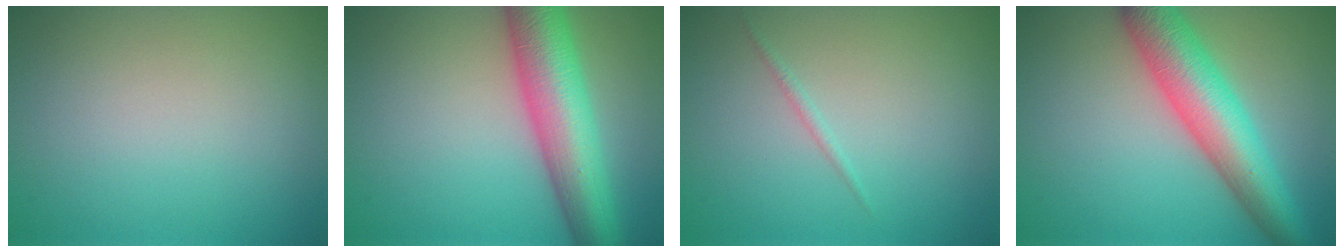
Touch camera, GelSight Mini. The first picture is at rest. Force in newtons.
{"total": 9.1, "press": 9.1, "slide": 0.3}
{"total": 0.6, "press": 0.6, "slide": 0.0}
{"total": 7.9, "press": 7.9, "slide": 0.3}